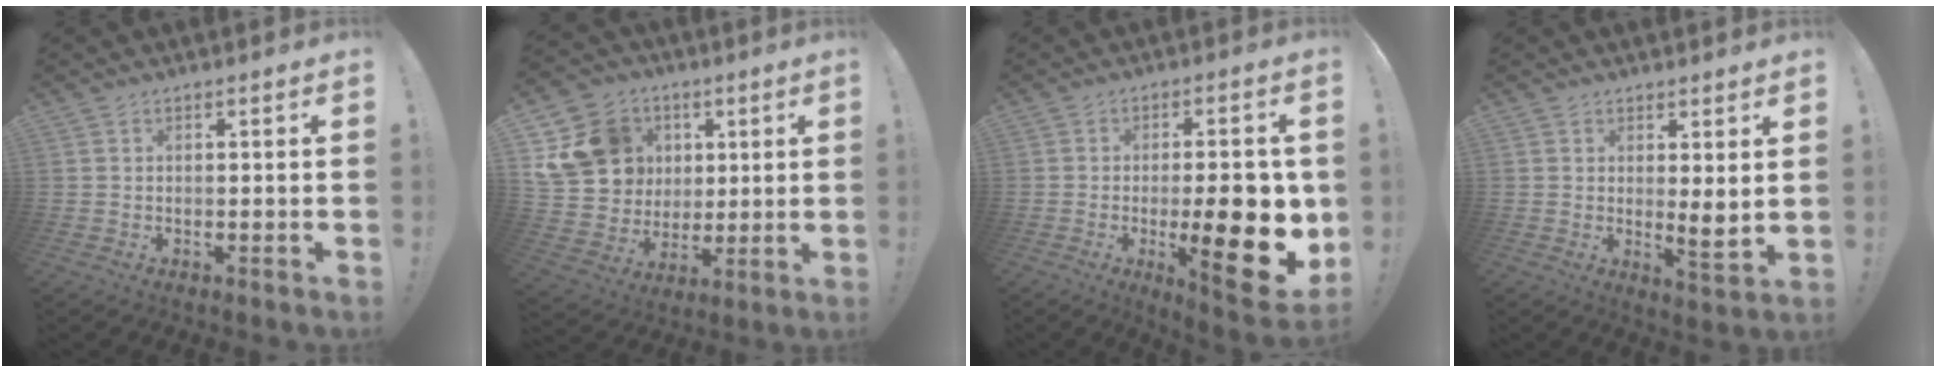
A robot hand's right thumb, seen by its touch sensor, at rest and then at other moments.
{"total": 17.0, "force": [4.8, 15.0, 6.5], "torque": [-0.095, -0.008, 0.119]}
{"total": 20.0, "force": [-3.3, 6.1, 18.7], "torque": [-0.246, -0.011, -0.040]}
{"total": 4.7, "force": [1.5, 0.5, 4.4], "torque": [-0.042, -0.033, 0.024]}